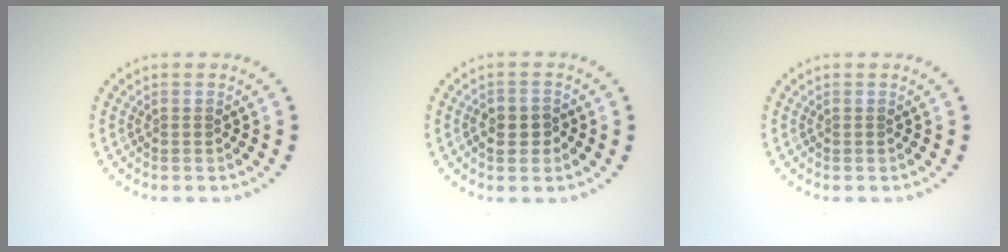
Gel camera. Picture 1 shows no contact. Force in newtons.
{"total": 2.4, "press": 2.3, "slide": 0.6}
{"total": 0.0}